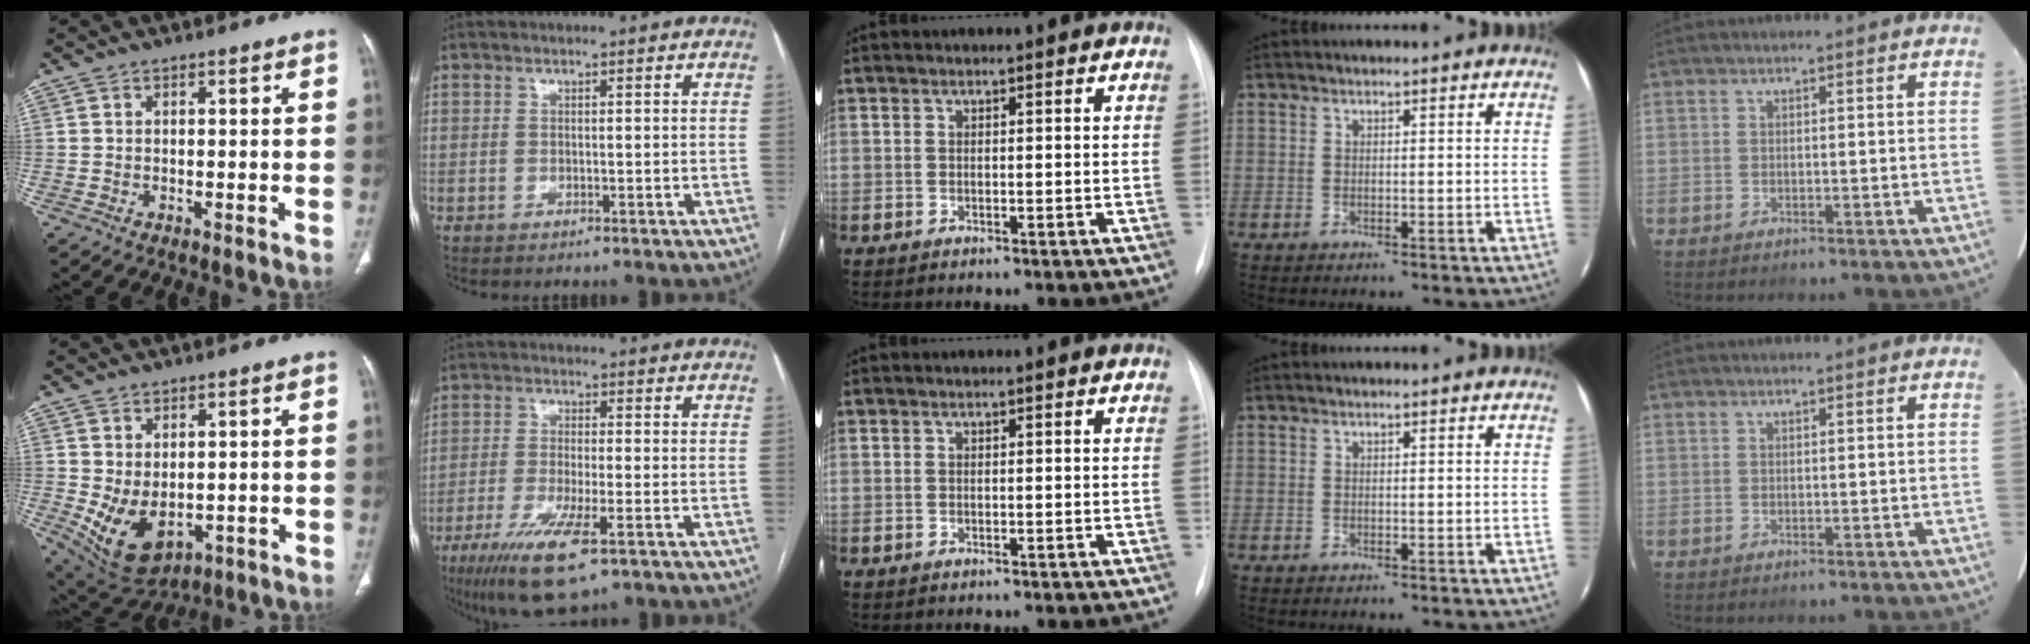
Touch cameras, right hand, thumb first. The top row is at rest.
{"thumb": {"total": 9.9, "force": [-1.3, 6.3, 7.5], "torque": [-0.123, -0.008, 0.007]}, "index": {"total": 10.4, "force": [-5.9, 1.6, 8.5], "torque": [-0.160, -0.028, -0.099]}}